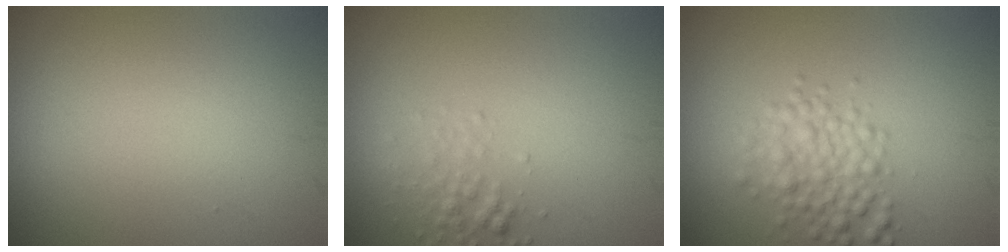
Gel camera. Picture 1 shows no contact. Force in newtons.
{"total": 1.6, "press": 1.6, "slide": 0.1}
{"total": 3.3, "press": 3.3, "slide": 0.1}